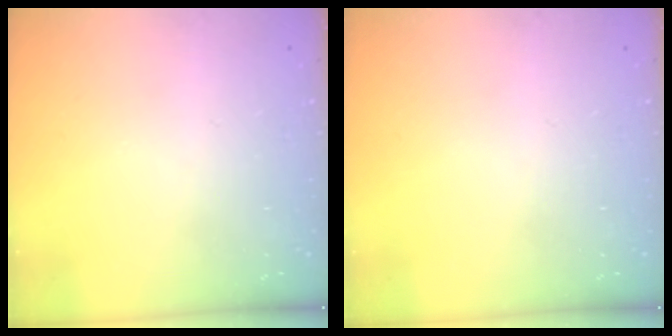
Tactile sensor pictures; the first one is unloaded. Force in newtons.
{"total": 0.0}